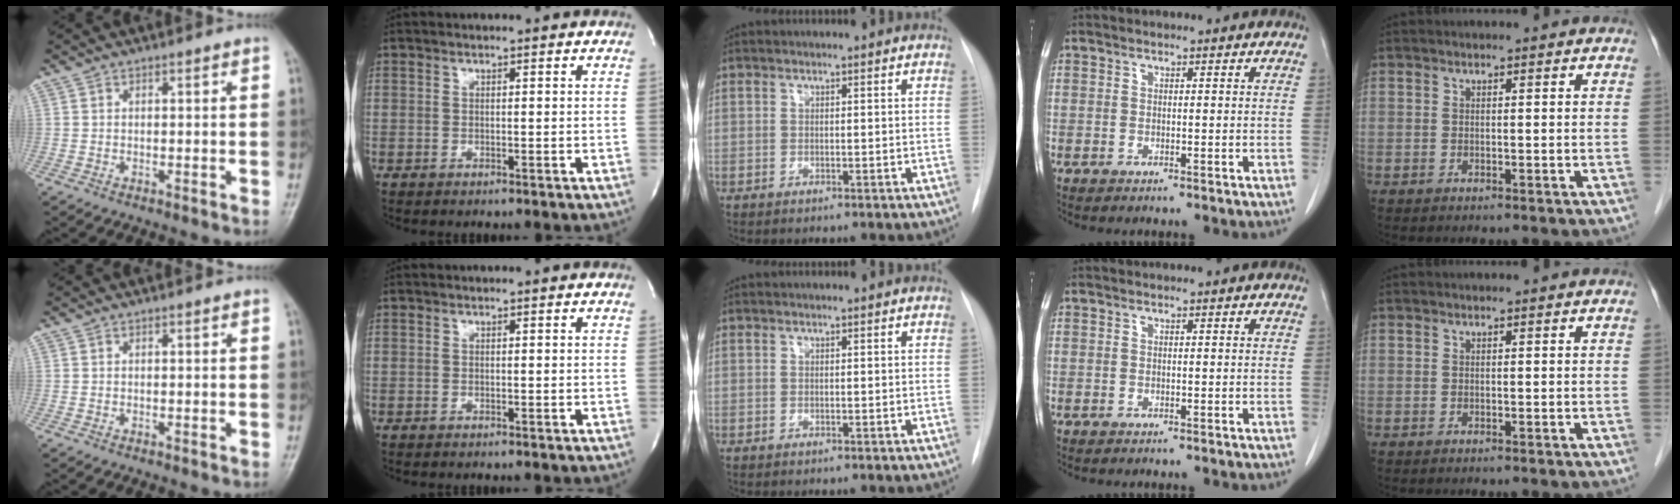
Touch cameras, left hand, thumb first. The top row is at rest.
{}